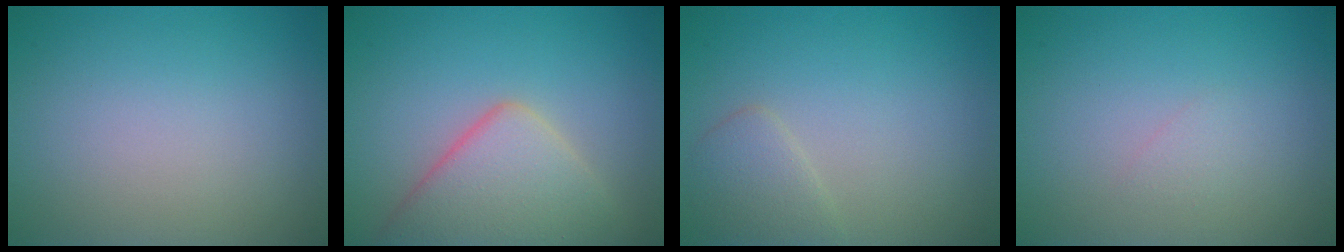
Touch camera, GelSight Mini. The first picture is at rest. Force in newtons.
{"total": 6.3, "press": 6.3, "slide": 0.3}
{"total": 2.0, "press": 2.0, "slide": 0.1}
{"total": 0.7, "press": 0.7, "slide": 0.1}